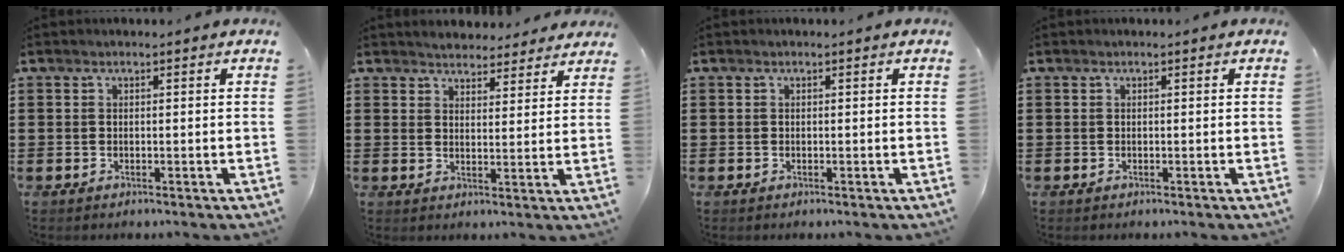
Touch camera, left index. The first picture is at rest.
{"total": 3.4, "force": [3.3, 0.6, -0.1], "torque": [-0.010, -0.010, 0.060]}
{"total": 0.0}
{"total": 0.0}